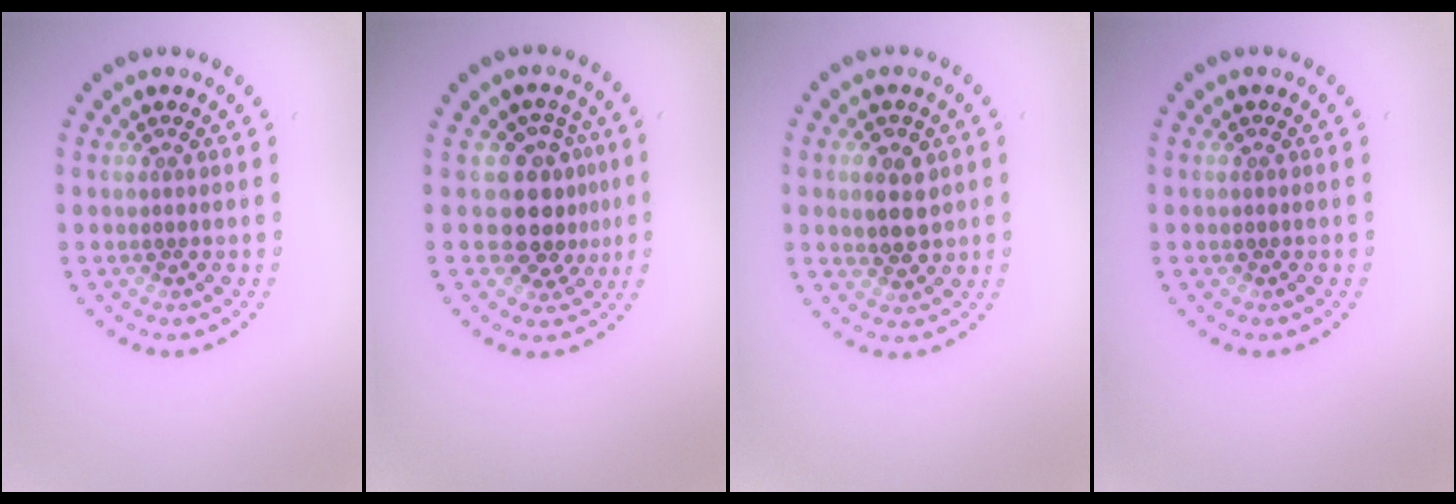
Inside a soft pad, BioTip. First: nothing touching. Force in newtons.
{"total": 3.9, "press": 3.0, "slide": 2.4}
{"total": 2.8, "press": 2.8, "slide": 0.4}
{"total": 0.0}